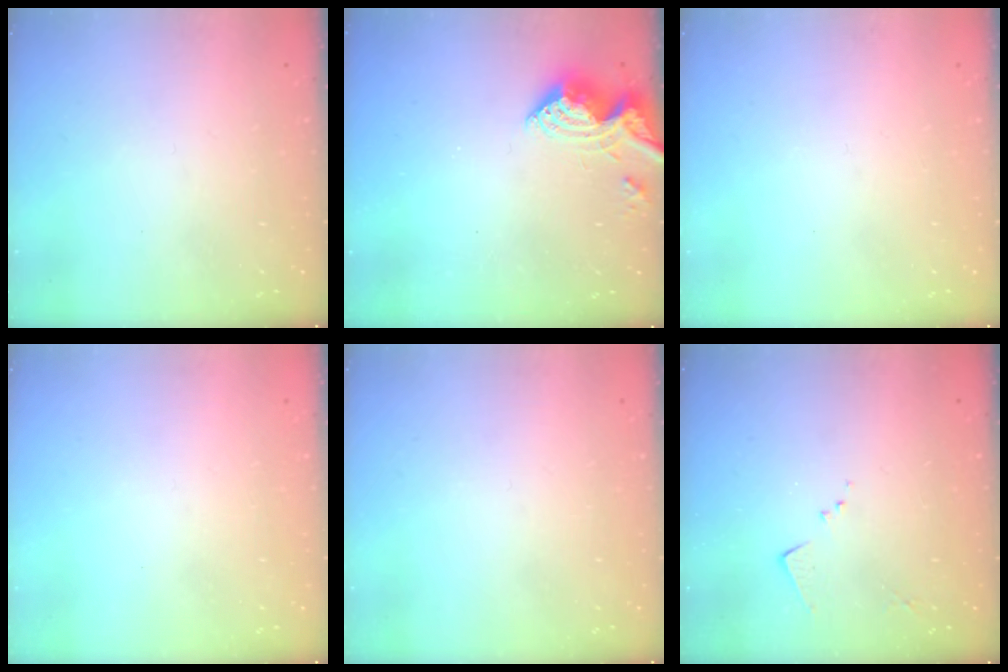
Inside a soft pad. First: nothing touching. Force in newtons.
{"total": 9.8, "press": 9.7, "slide": 1.0}
{"total": 0.0}
{"total": 0.0}
{"total": 0.0}
{"total": 4.9, "press": 4.9, "slide": 0.5}